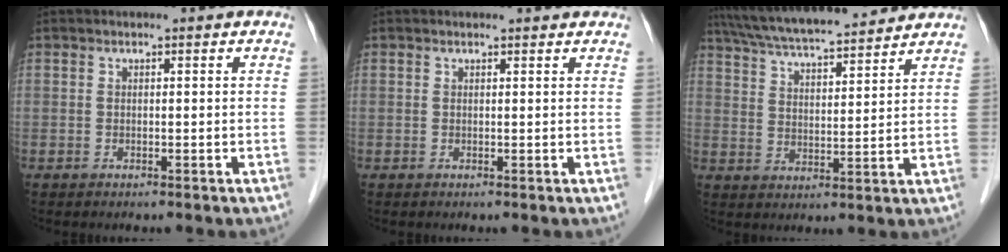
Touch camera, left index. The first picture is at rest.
{"total": 1.8, "force": [1.8, 0.4, 0.2], "torque": [-0.013, 0.005, 0.016]}
{"total": 16.1, "force": [14.5, 1.7, 6.8], "torque": [-0.123, 0.030, 0.233]}